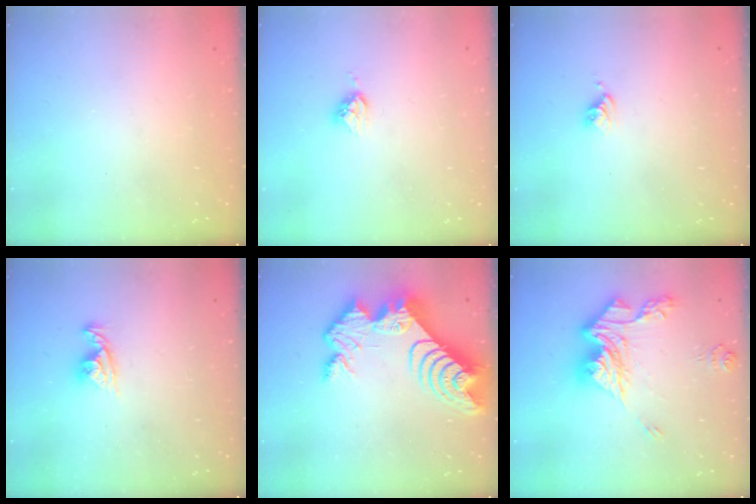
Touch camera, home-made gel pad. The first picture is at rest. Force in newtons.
{"total": 5.0, "press": 4.9, "slide": 0.4}
{"total": 3.7, "press": 3.7, "slide": 0.6}
{"total": 7.6, "press": 7.6, "slide": 0.6}
{"total": 17.2, "press": 17.2, "slide": 1.2}
{"total": 17.0, "press": 16.9, "slide": 1.7}